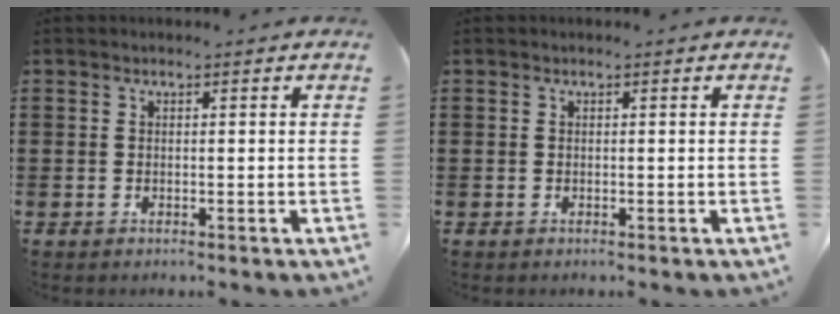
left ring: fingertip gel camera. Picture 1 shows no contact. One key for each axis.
{"total": 0.0}